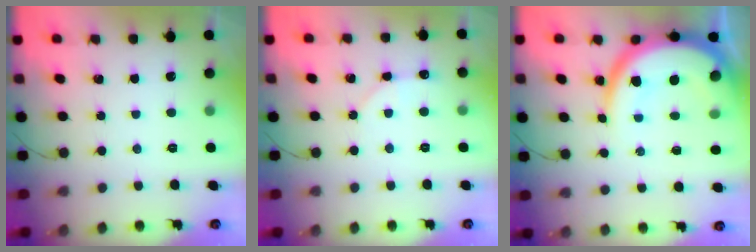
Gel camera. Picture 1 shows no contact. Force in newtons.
{"total": 3.9, "press": 3.9, "slide": 0.4}
{"total": 15.2, "press": 15.1, "slide": 1.9}